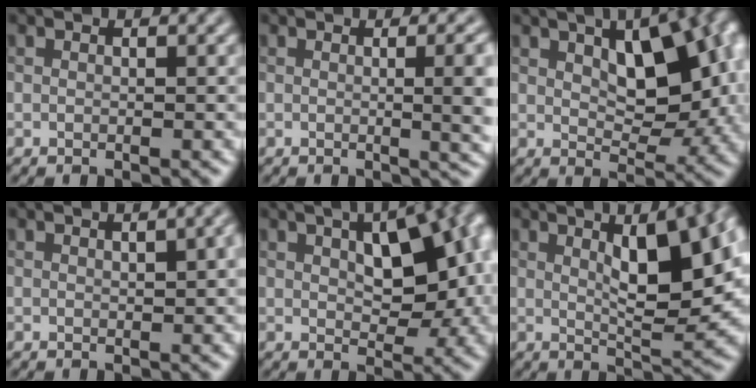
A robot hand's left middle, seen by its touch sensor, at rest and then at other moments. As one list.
[{"total": 5.9, "force": [0.1, 2.1, 5.5], "torque": [-0.048, 0.002, 0.005]}, {"total": 10.6, "force": [3.0, 5.5, 8.6], "torque": [-0.114, 0.006, 0.047]}, {"total": 2.3, "force": [0.7, 0.6, 2.1], "torque": [-0.028, 0.008, 0.012]}, {"total": 9.6, "force": [2.2, 4.9, 7.9], "torque": [-0.099, 0.013, 0.034]}, {"total": 9.3, "force": [2.4, 2.6, 8.5], "torque": [-0.123, 0.008, 0.041]}]